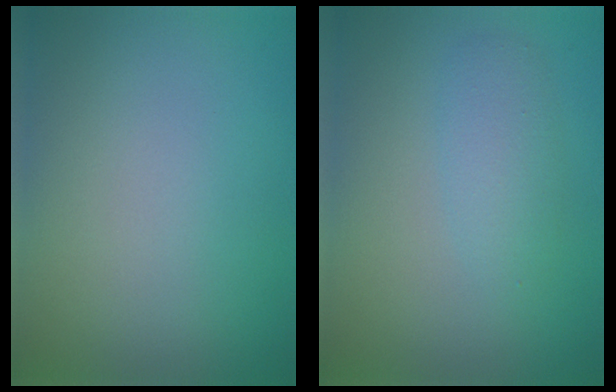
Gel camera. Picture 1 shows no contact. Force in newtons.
{"total": 2.2, "press": 2.2, "slide": 0.0}